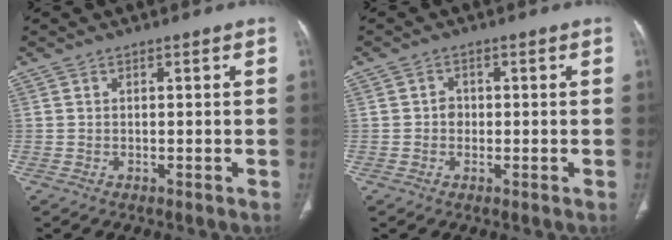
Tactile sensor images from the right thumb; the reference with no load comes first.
{"total": 1.9, "force": [-0.2, 1.7, 0.8], "torque": [-0.002, 0.007, -0.006]}